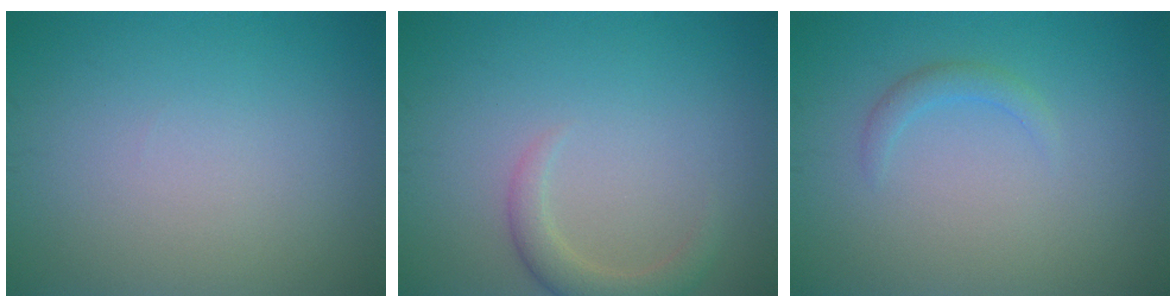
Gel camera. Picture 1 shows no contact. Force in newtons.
{"total": 2.4, "press": 2.3, "slide": 0.3}
{"total": 1.3, "press": 1.3, "slide": 0.1}